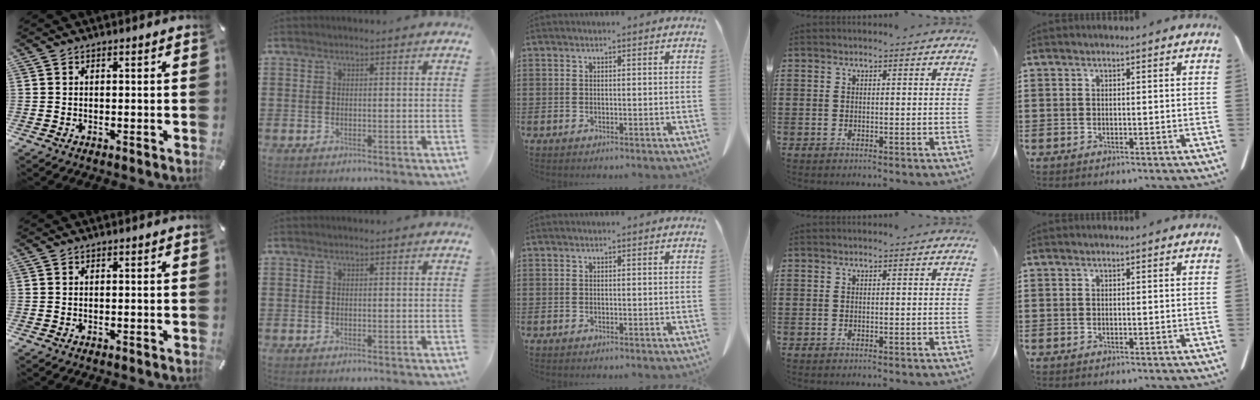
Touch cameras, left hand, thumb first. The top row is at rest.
{}